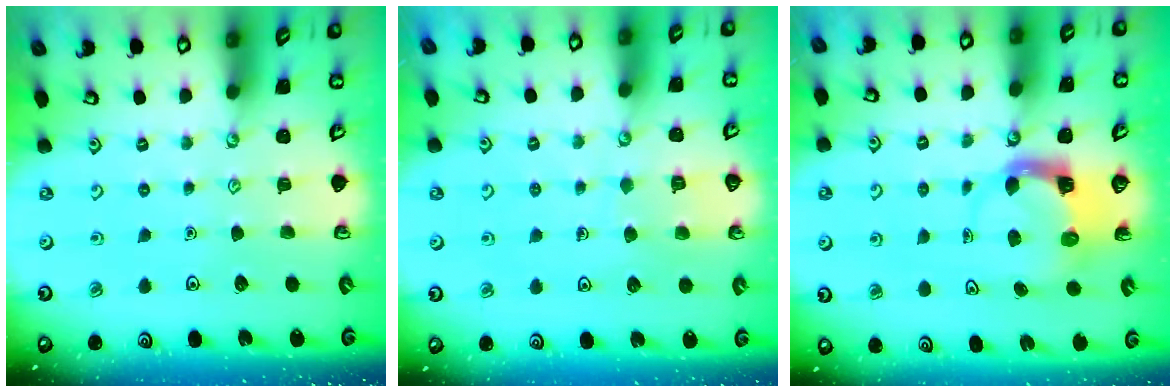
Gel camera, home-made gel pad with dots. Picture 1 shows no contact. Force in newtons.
{"total": 6.5, "press": 6.5, "slide": 0.4}
{"total": 3.7, "press": 3.7, "slide": 0.6}